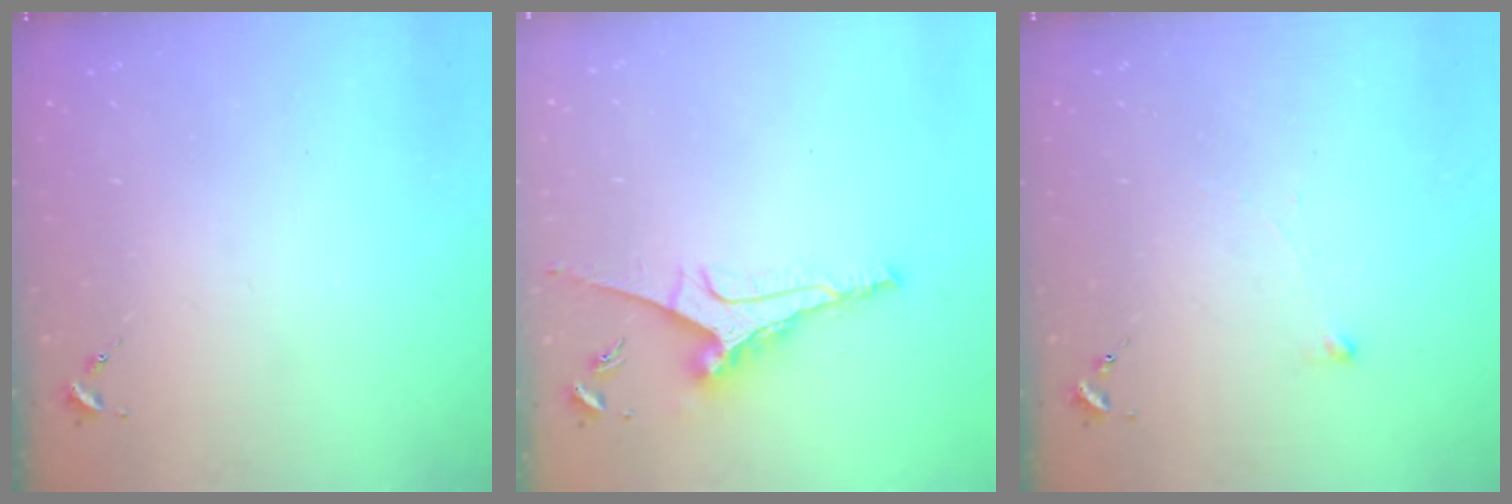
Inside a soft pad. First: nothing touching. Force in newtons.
{"total": 9.9, "press": 9.9, "slide": 0.4}
{"total": 2.5, "press": 2.5, "slide": 0.5}